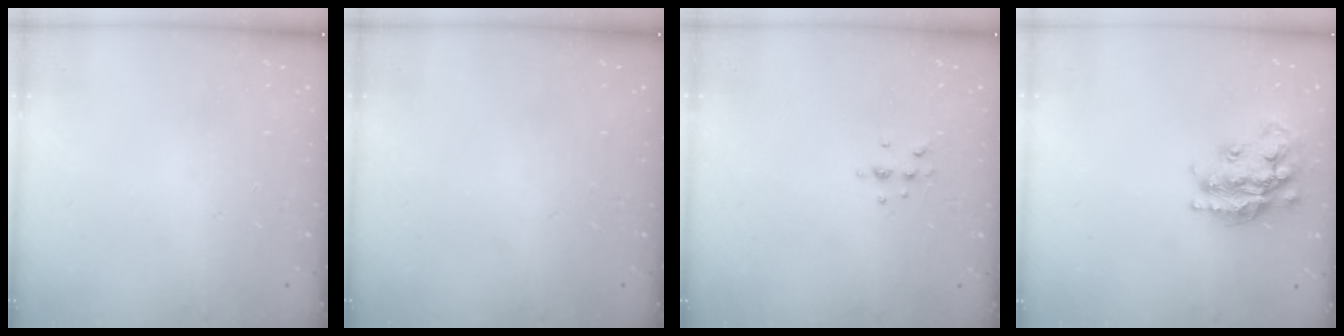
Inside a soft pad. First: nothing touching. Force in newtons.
{"total": 0.0}
{"total": 3.8, "press": 3.6, "slide": 1.1}
{"total": 18.6, "press": 18.5, "slide": 1.5}